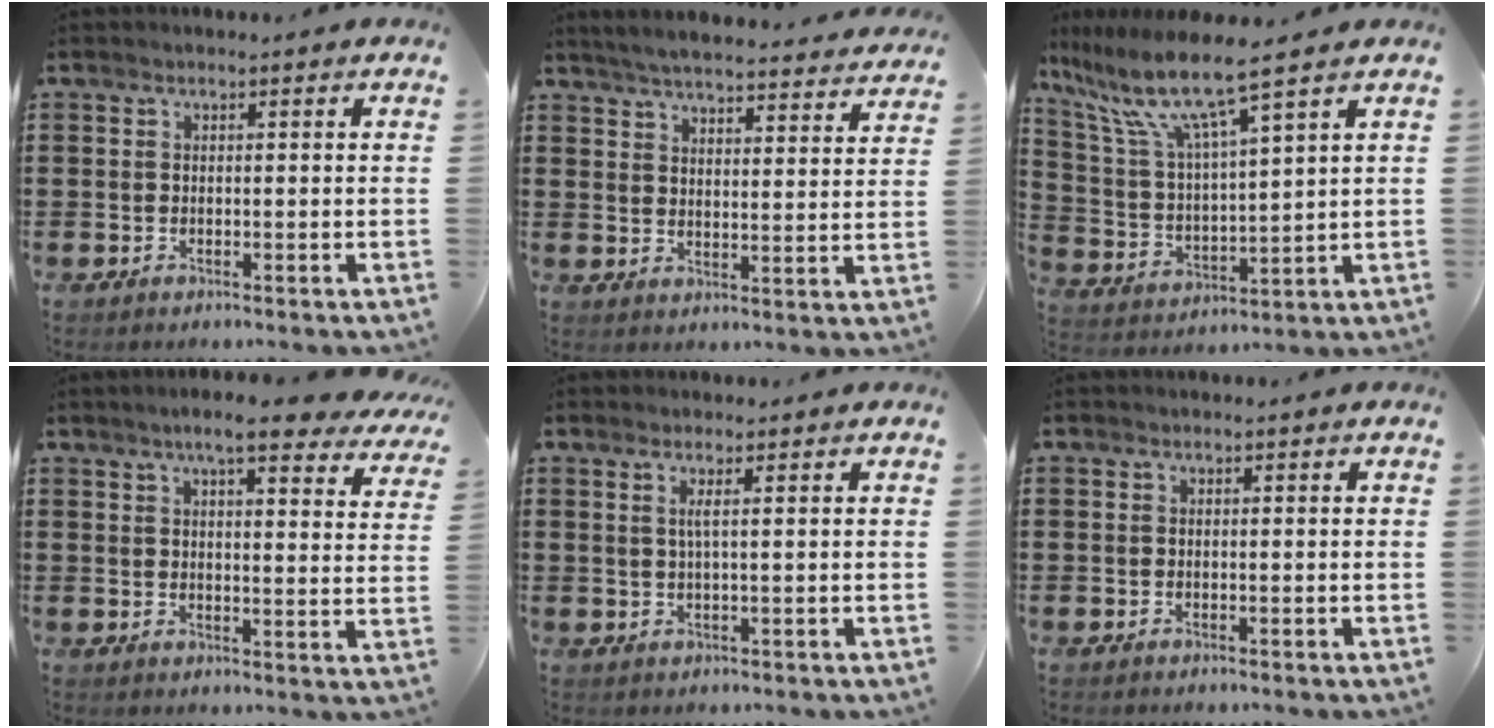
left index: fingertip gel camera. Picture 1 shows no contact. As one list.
[{"total": 4.7, "force": [4.6, -0.5, 0.9], "torque": [-0.038, -0.032, 0.079]}, {"total": 9.5, "force": [7.3, 0.4, 6.0], "torque": [-0.146, -0.041, 0.119]}, {"total": 7.3, "force": [6.0, 0.7, 4.1], "torque": [-0.079, -0.015, 0.104]}, {"total": 1.7, "force": [0.6, -0.2, 1.6], "torque": [-0.033, -0.003, 0.009]}, {"total": 0.0}]